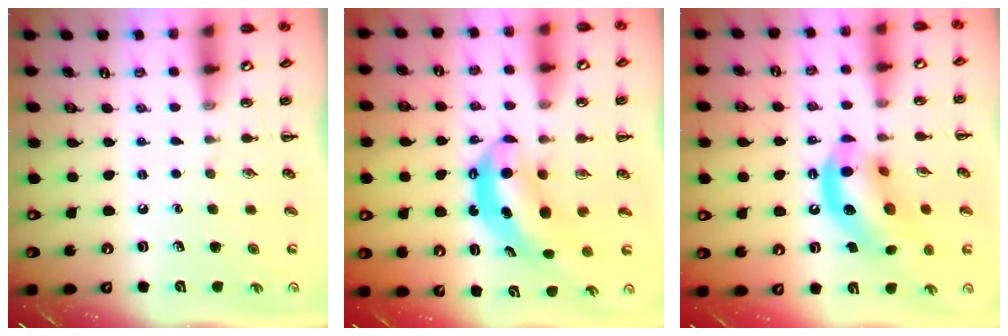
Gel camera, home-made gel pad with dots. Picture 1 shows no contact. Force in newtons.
{"total": 6.6, "press": 6.5, "slide": 1.3}
{"total": 15.6, "press": 15.4, "slide": 2.9}